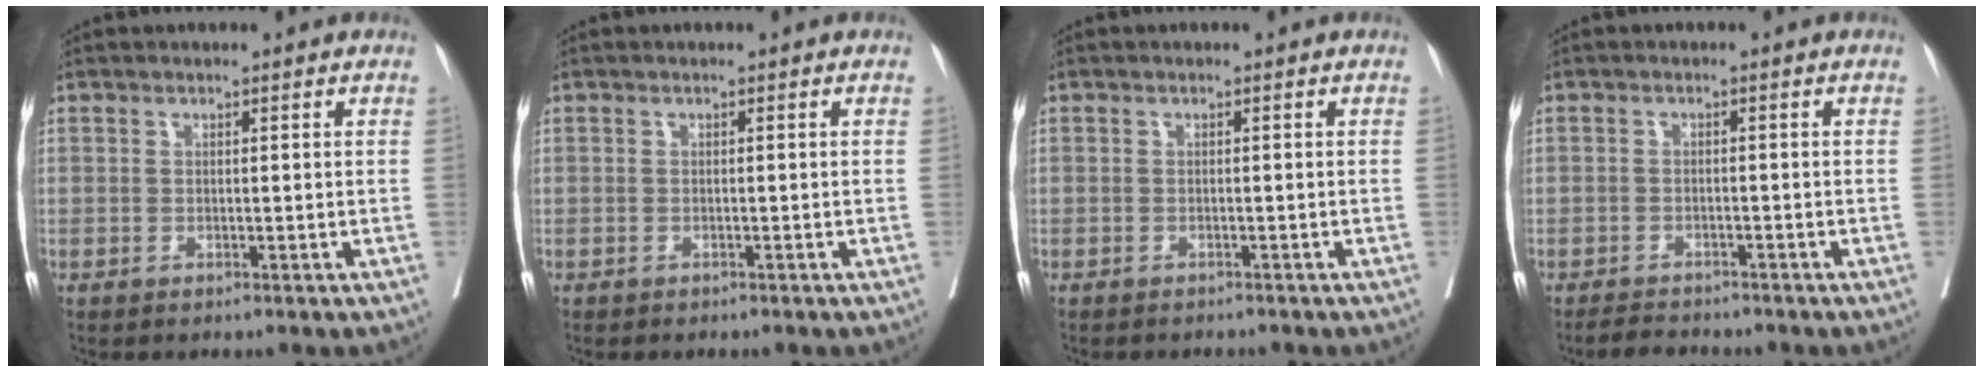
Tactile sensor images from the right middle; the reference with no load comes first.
{"total": 0.6, "force": [-0.5, 0.2, 0.2], "torque": [-0.013, -0.001, -0.009]}
{"total": 3.1, "force": [-2.9, 0.7, 0.9], "torque": [-0.016, -0.004, -0.035]}
{"total": 3.1, "force": [-2.9, 0.8, 0.6], "torque": [-0.018, -0.009, -0.048]}